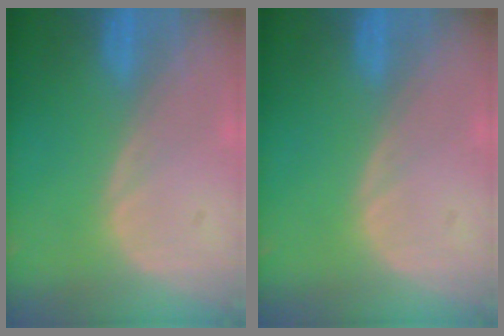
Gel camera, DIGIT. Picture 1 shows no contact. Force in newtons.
{"total": 0.0}